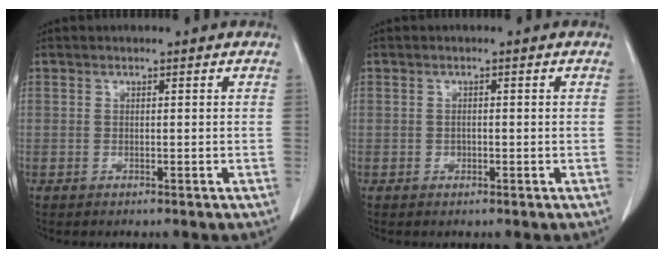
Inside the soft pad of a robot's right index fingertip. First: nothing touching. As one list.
[{"total": 0.6, "force": [-0.2, 0.5, 0.3], "torque": [-0.003, 0.002, -0.004]}]